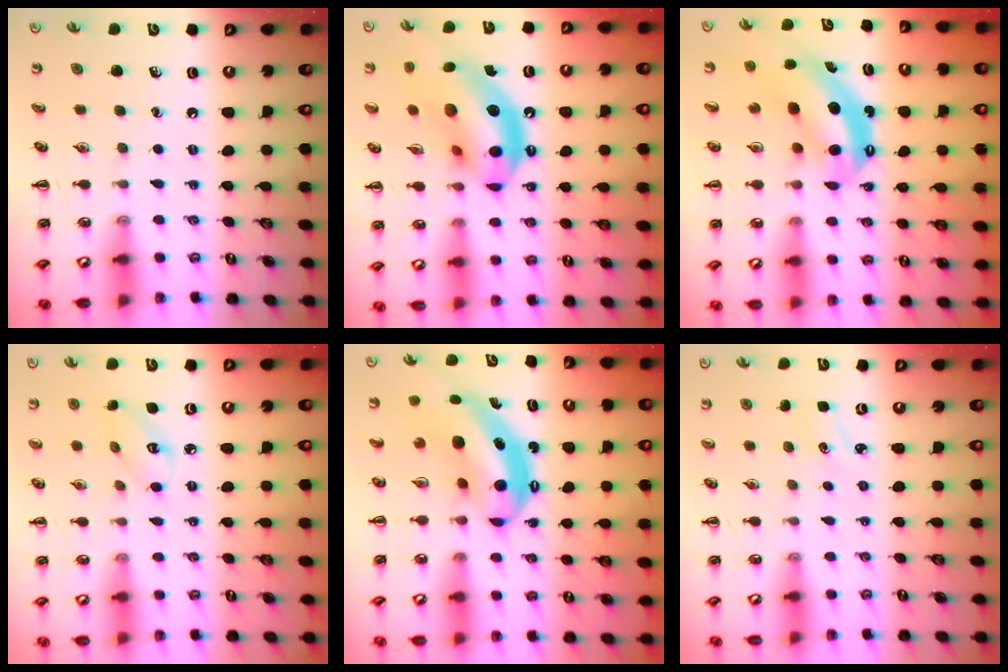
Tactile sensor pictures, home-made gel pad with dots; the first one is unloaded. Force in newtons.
{"total": 18.0, "press": 17.5, "slide": 4.5}
{"total": 7.7, "press": 7.6, "slide": 1.5}
{"total": 3.8, "press": 3.8, "slide": 0.4}
{"total": 7.2, "press": 7.0, "slide": 1.5}
{"total": 2.0, "press": 1.9, "slide": 0.6}